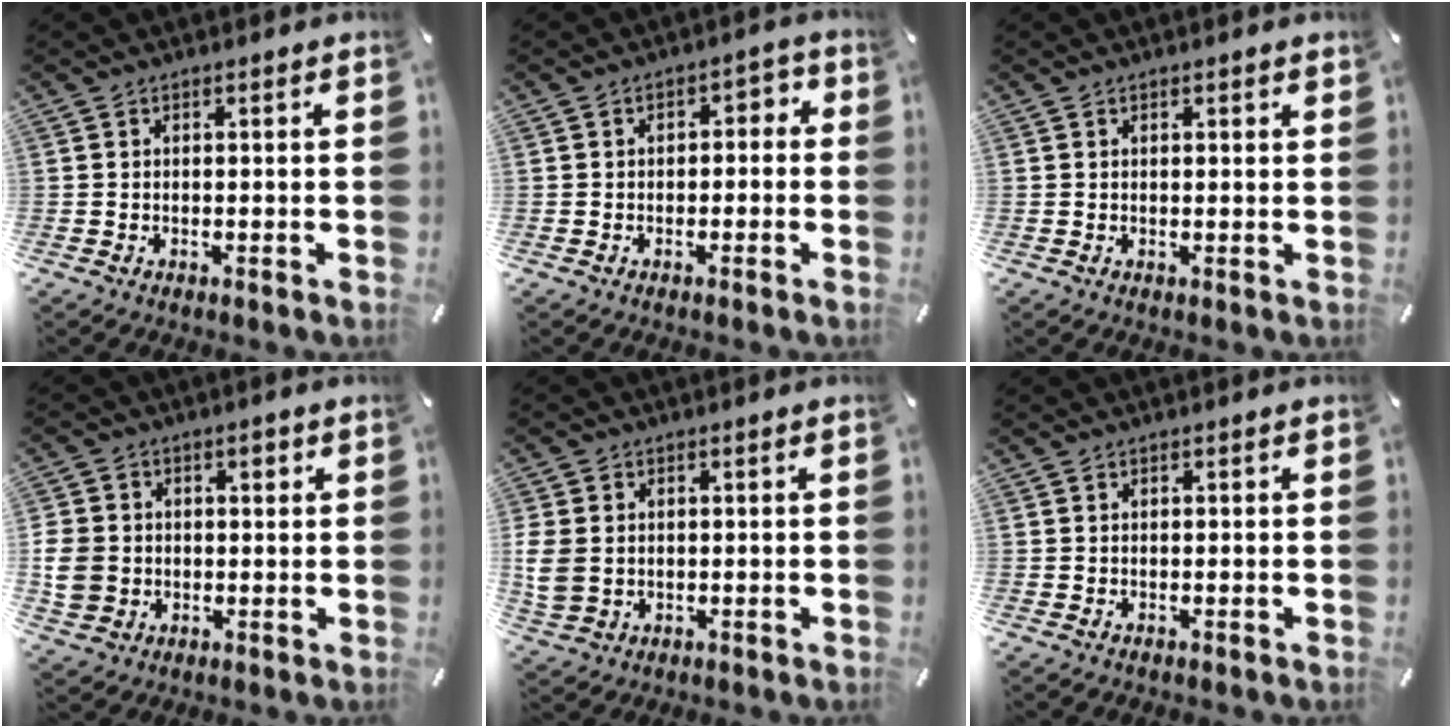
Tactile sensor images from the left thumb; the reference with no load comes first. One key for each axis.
{"total": 2.9, "fx": -1.5, "fy": 2.0, "fz": 1.5, "tx": -0.029, "ty": 0.018, "tz": -0.034}
{"total": 0.6, "fx": 0.5, "fy": 0.2, "fz": 0.4, "tx": 0.001, "ty": -0.003, "tz": 0.007}
{"total": 8.0, "fx": 0.2, "fy": 7.3, "fz": 3.2, "tx": -0.063, "ty": 0.008, "tz": 0.005}
{"total": 6.5, "fx": 0.5, "fy": 5.6, "fz": 3.3, "tx": -0.081, "ty": 0.003, "tz": 0.010}
{"total": 0.0}